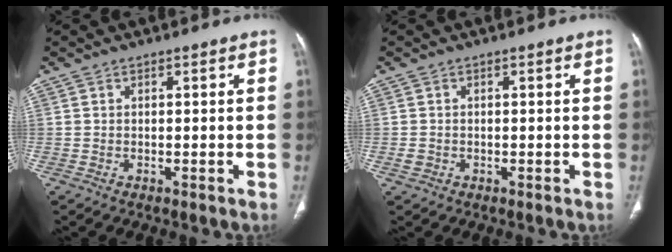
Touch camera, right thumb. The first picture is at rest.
{"total": 1.1, "force": [-0.4, 0.9, 0.4], "torque": [-0.012, 0.002, -0.005]}